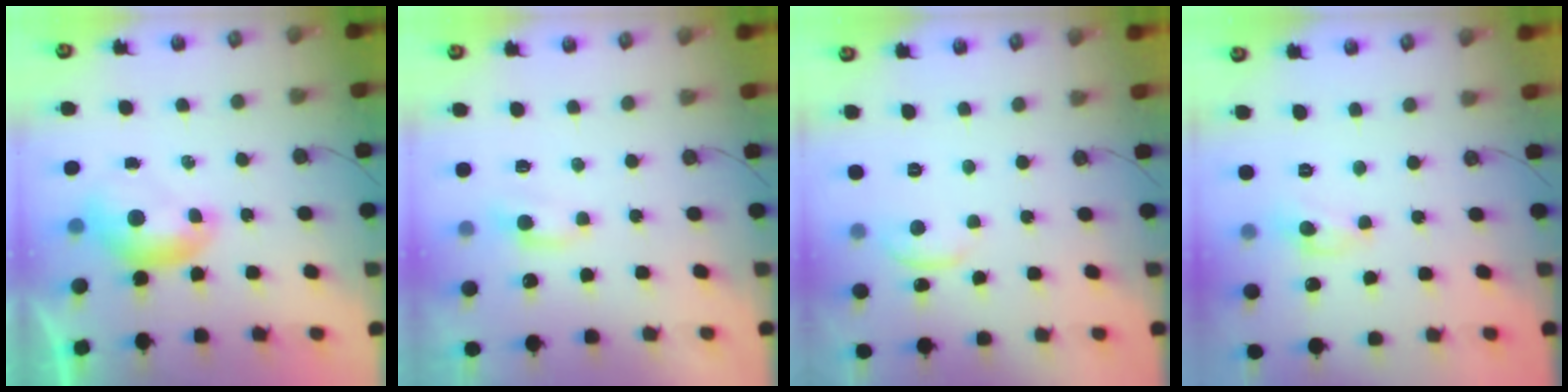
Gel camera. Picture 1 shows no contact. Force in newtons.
{"total": 0.7, "press": 0.5, "slide": 0.5}
{"total": 0.9, "press": 0.8, "slide": 0.4}
{"total": 1.5, "press": 1.5, "slide": 0.2}